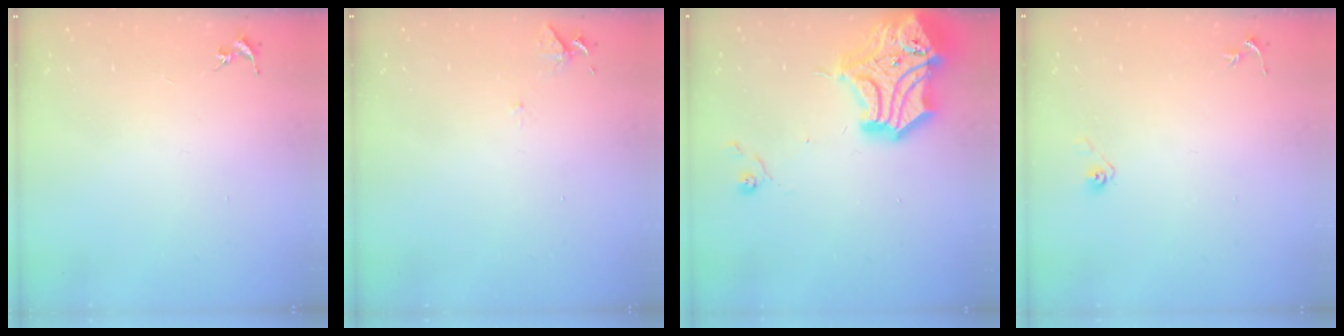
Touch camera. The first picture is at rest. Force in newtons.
{"total": 6.2, "press": 6.2, "slide": 0.6}
{"total": 21.9, "press": 21.7, "slide": 2.9}
{"total": 3.6, "press": 3.0, "slide": 2.1}